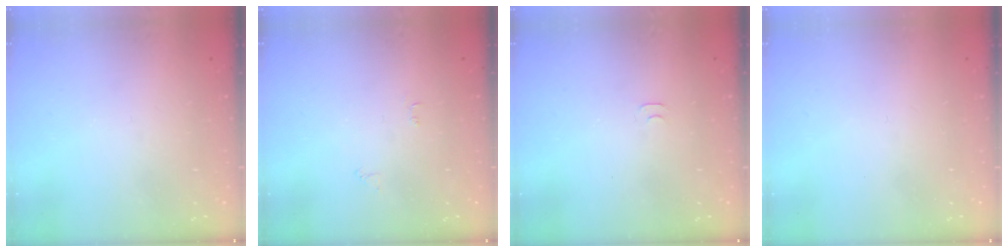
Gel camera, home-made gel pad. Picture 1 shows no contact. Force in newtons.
{"total": 2.5, "press": 2.5, "slide": 0.4}
{"total": 3.3, "press": 3.3, "slide": 0.3}
{"total": 1.7, "press": 1.6, "slide": 0.1}